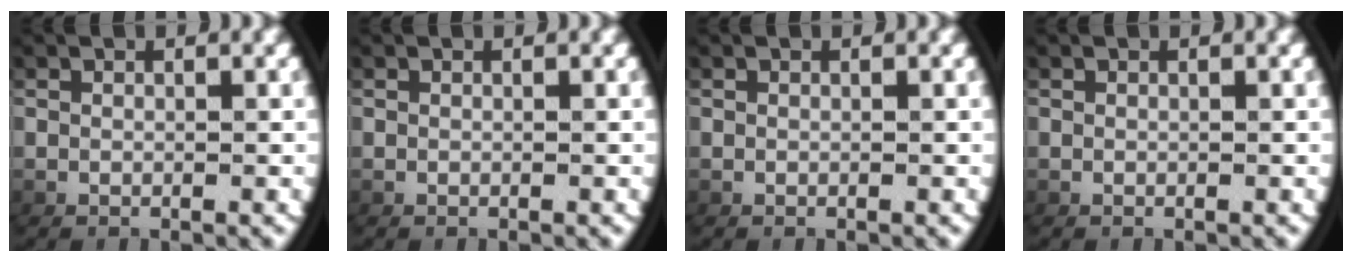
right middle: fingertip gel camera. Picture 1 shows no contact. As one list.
[{"total": 0.0}, {"total": 0.0}, {"total": 0.0}]